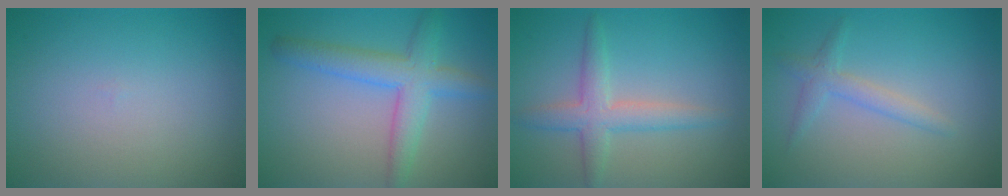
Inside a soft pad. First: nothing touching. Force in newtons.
{"total": 4.6, "press": 4.6, "slide": 0.2}
{"total": 3.3, "press": 3.3, "slide": 0.1}
{"total": 1.9, "press": 1.9, "slide": 0.1}